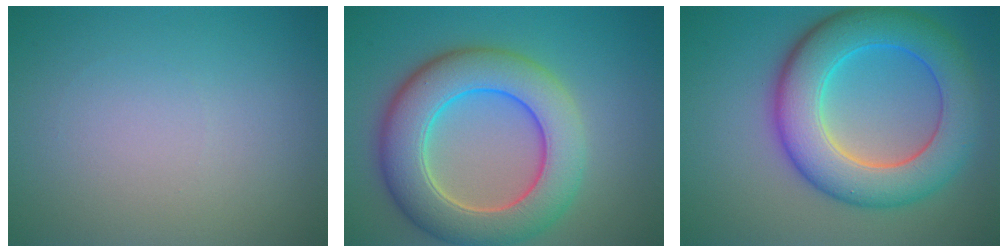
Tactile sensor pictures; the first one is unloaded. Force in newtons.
{"total": 9.1, "press": 9.1, "slide": 0.2}
{"total": 9.1, "press": 9.1, "slide": 0.3}